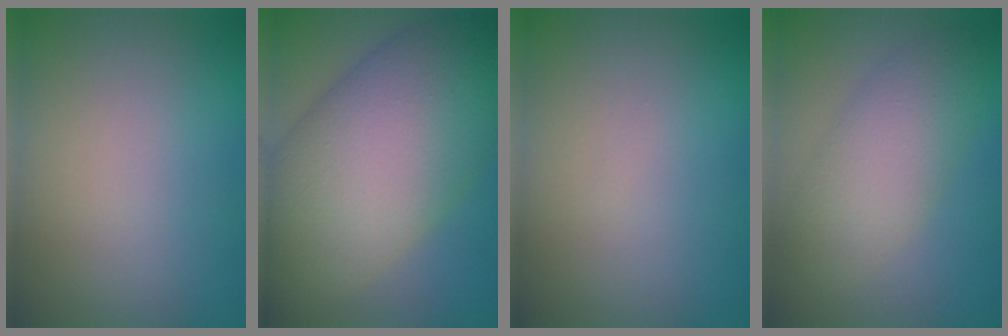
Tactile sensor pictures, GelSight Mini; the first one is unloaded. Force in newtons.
{"total": 15.6, "press": 15.6, "slide": 0.3}
{"total": 0.0}
{"total": 5.1, "press": 5.1, "slide": 0.1}